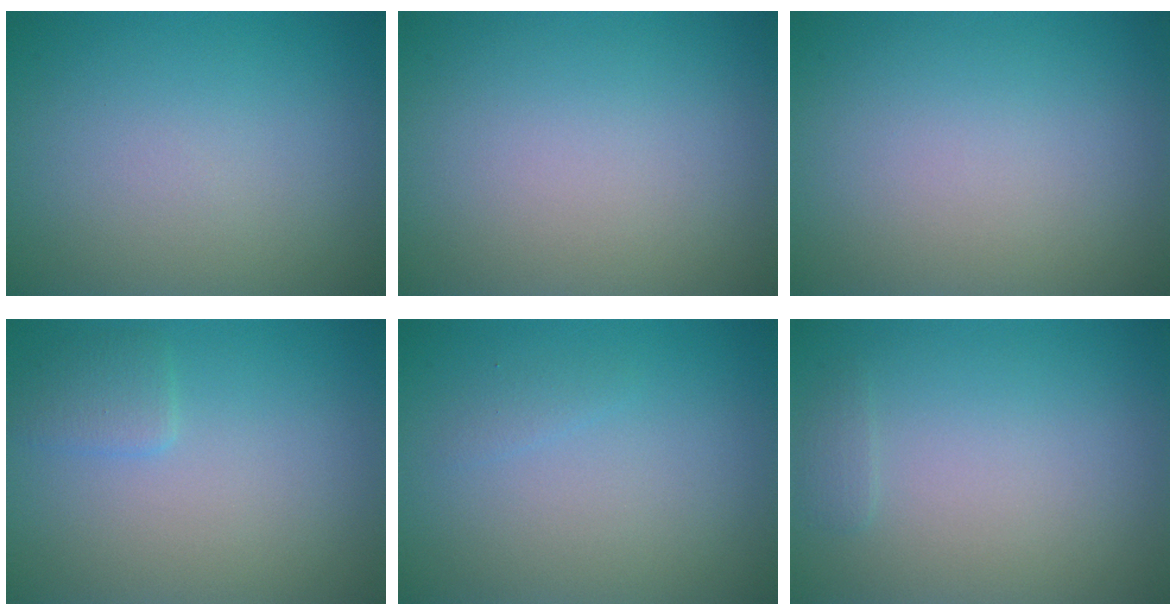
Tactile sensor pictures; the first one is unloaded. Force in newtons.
{"total": 0.0}
{"total": 0.0}
{"total": 1.4, "press": 1.4, "slide": 0.0}
{"total": 0.6, "press": 0.6, "slide": 0.0}
{"total": 0.7, "press": 0.7, "slide": 0.1}